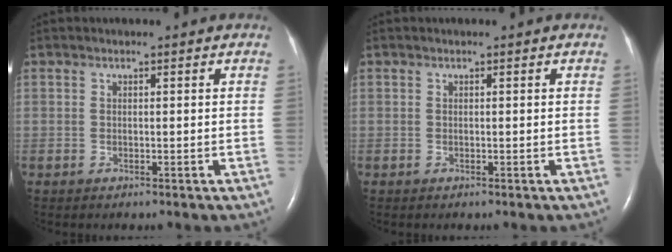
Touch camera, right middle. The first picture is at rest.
{"total": 0.0}